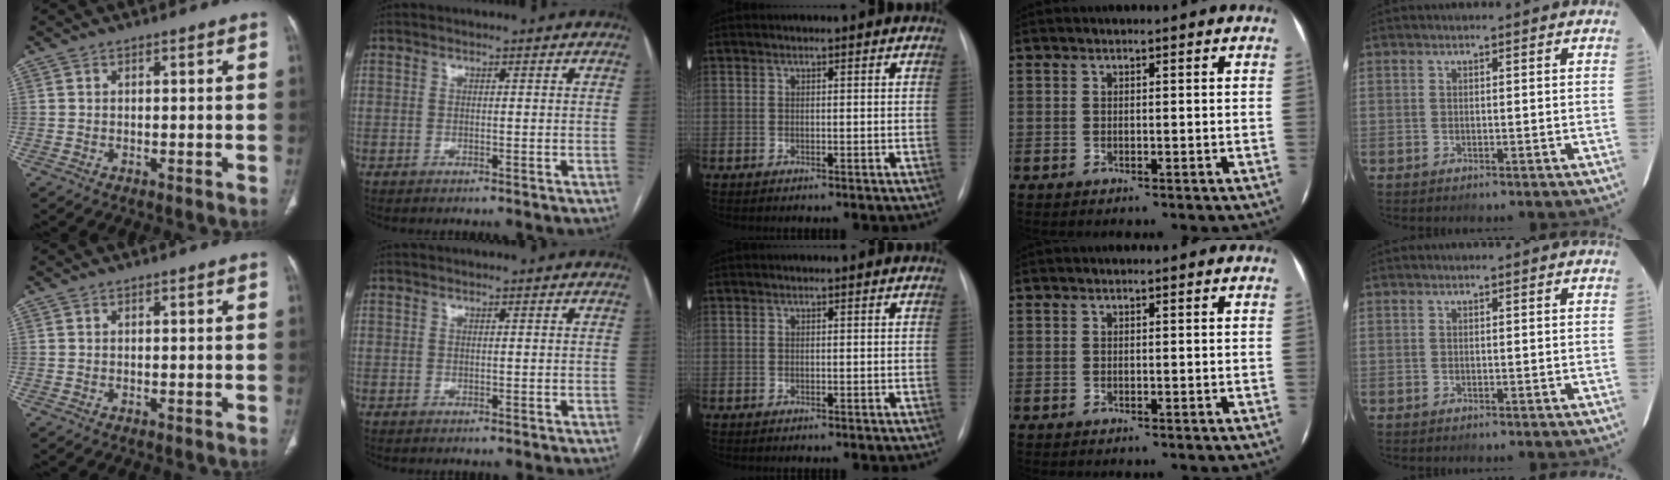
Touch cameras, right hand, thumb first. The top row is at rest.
{}